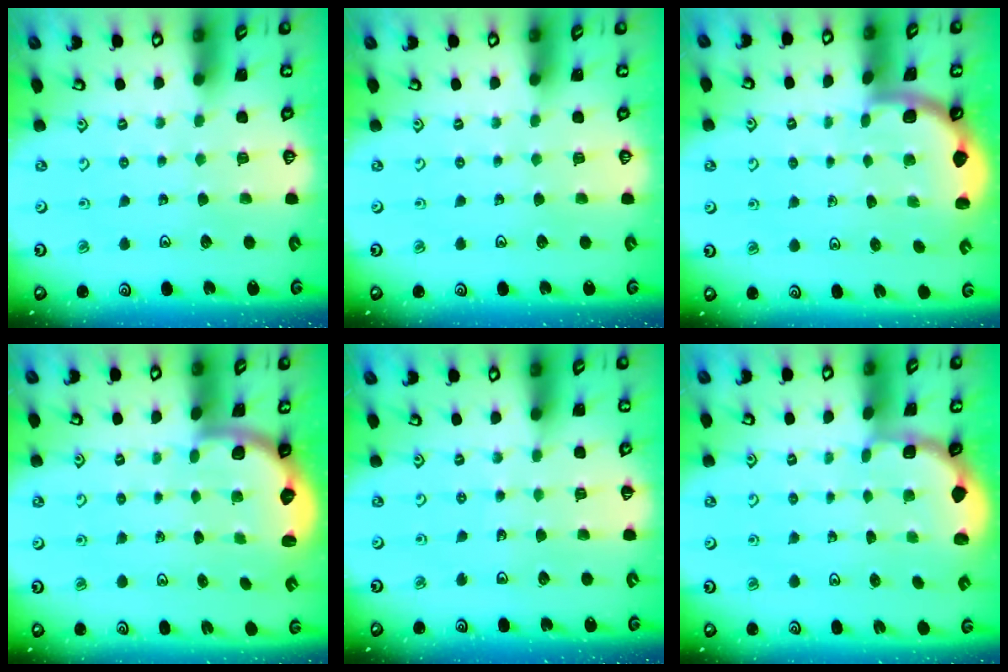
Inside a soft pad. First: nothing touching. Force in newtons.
{"total": 0.0}
{"total": 1.6, "press": 1.6, "slide": 0.1}
{"total": 2.4, "press": 2.1, "slide": 1.2}
{"total": 2.9, "press": 2.6, "slide": 1.1}
{"total": 1.8, "press": 1.7, "slide": 0.7}